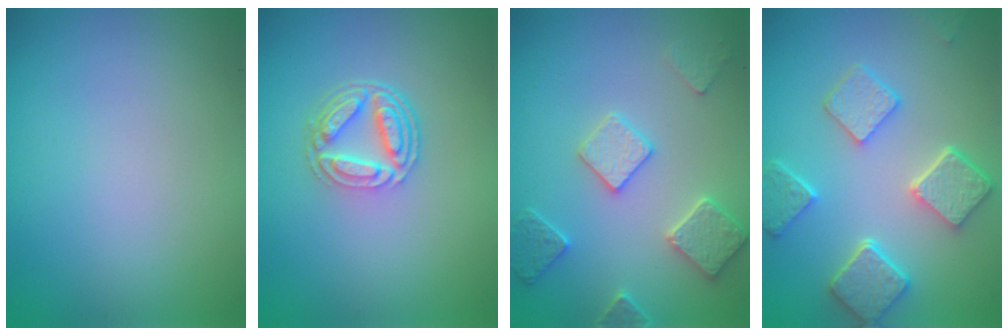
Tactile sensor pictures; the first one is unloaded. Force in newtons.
{"total": 4.5, "press": 3.3, "slide": 3.0}
{"total": 3.5, "press": 3.4, "slide": 0.9}
{"total": 5.5, "press": 4.3, "slide": 3.3}